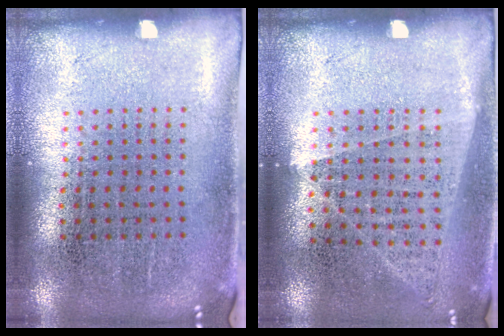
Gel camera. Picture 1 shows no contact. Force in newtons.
{"total": 1.0, "press": 0.9, "slide": 0.5}